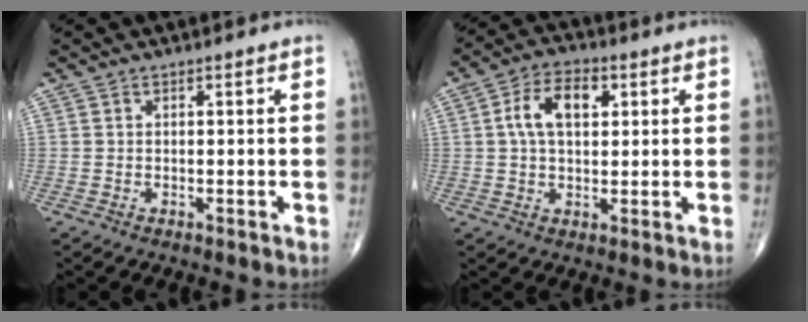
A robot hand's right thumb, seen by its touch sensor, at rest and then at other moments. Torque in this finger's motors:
{"motor_torque": [0.45, 2.18, 0.65, 0.16, 0.06]}